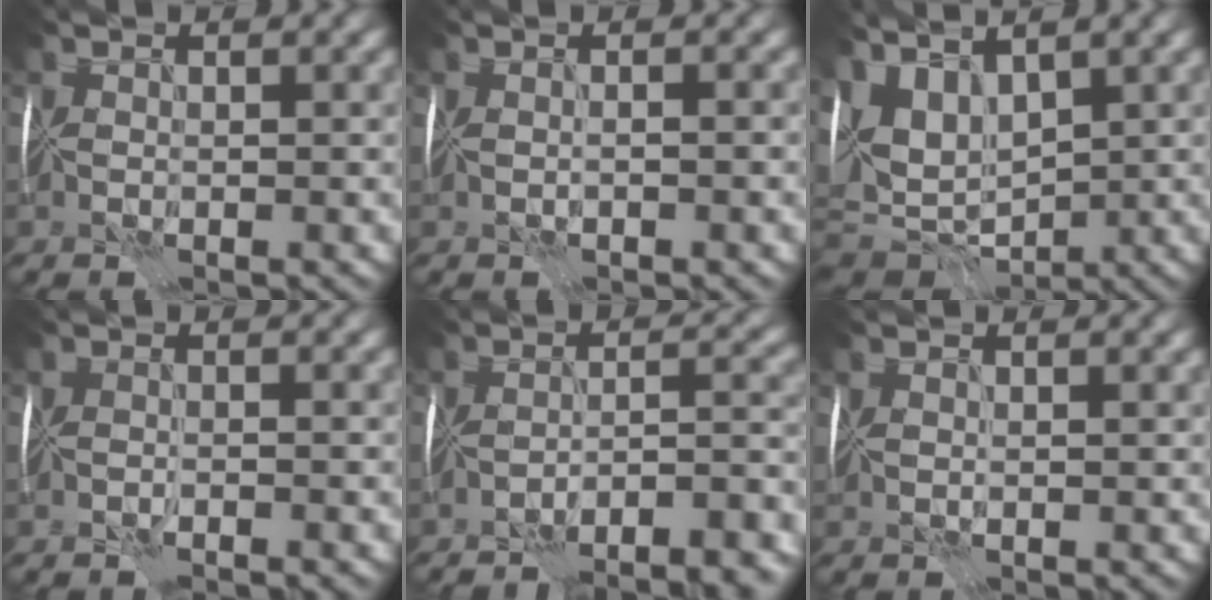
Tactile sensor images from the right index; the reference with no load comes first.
{"total": 1.0, "force": [-0.5, -0.4, 0.7], "torque": [-0.009, 0.001, -0.004]}
{"total": 7.5, "force": [1.8, 4.2, 5.9], "torque": [-0.114, 0.003, 0.043]}
{"total": 1.5, "force": [-1.4, -0.5, 0.1], "torque": [-0.001, -0.004, -0.024]}
{"total": 10.3, "force": [-9.1, 1.3, 4.8], "torque": [-0.047, 0.007, -0.104]}
{"total": 0.5, "force": [0.3, -0.5, 0.0], "torque": [-0.005, 0.002, 0.009]}